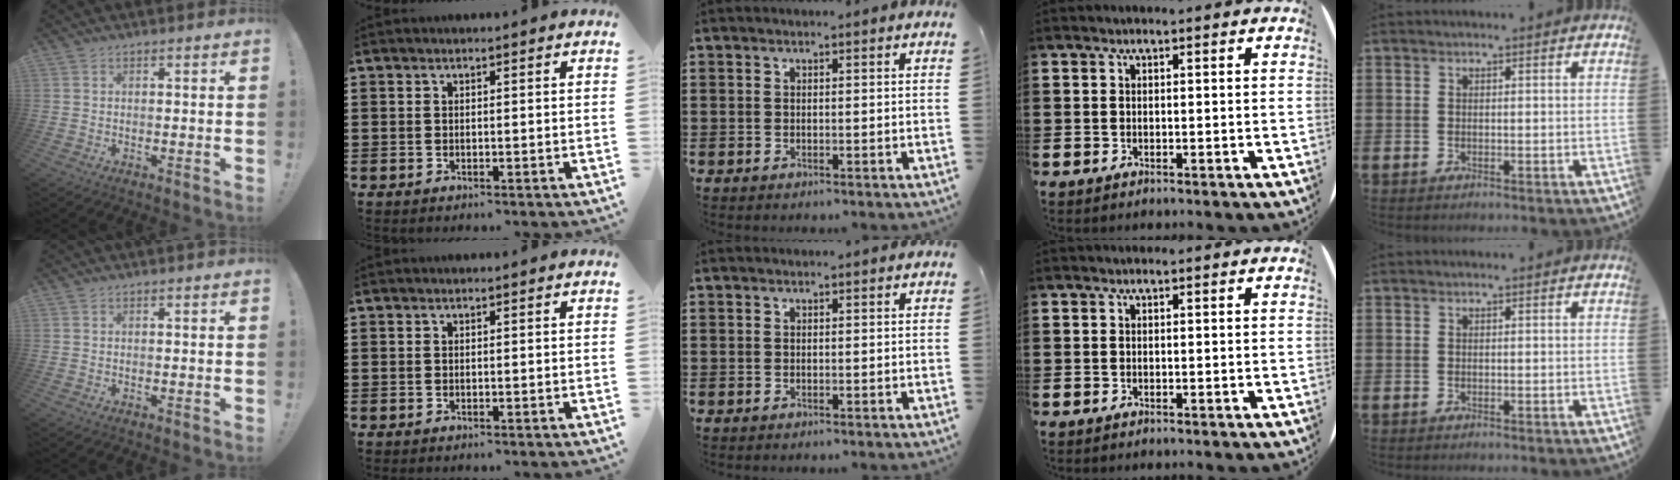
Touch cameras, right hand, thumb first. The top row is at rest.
{}